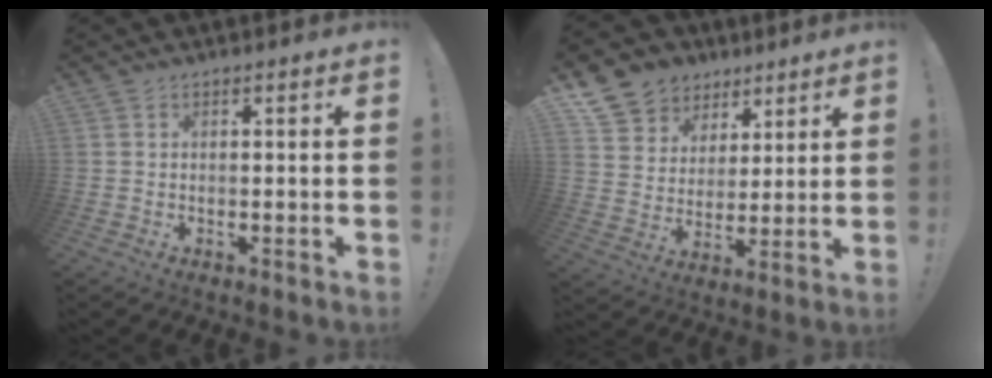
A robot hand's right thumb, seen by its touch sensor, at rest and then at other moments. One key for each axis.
{"total": 11.1, "fx": 6.6, "fy": 8.6, "fz": 2.5, "tx": -0.043, "ty": -0.049, "tz": 0.133}